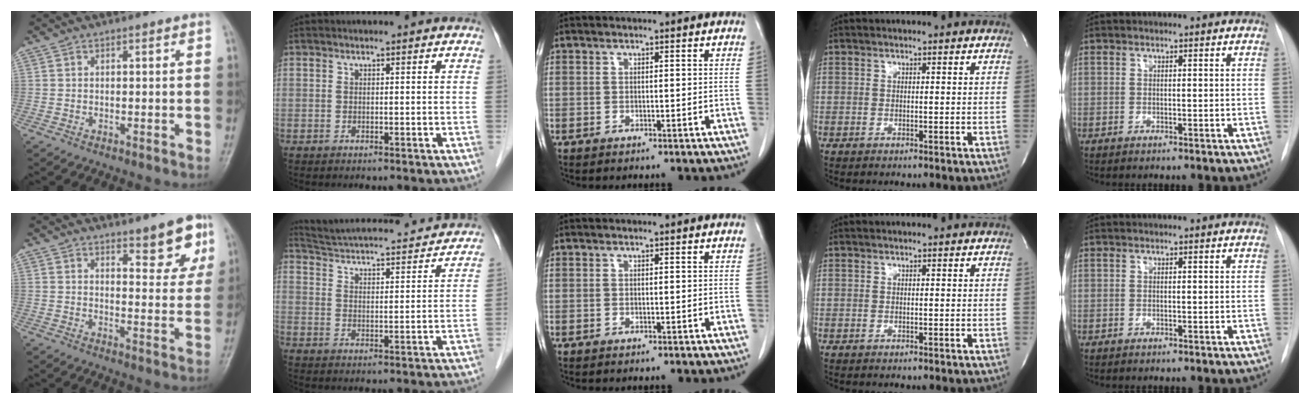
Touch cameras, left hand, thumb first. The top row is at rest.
{"thumb": {"total": 7.9, "force": [5.4, 2.7, 5.0], "torque": [-0.032, -0.035, 0.071]}, "index": {"total": 20.6, "force": [19.4, 2.7, 6.6], "torque": [-0.113, 0.006, 0.265]}}